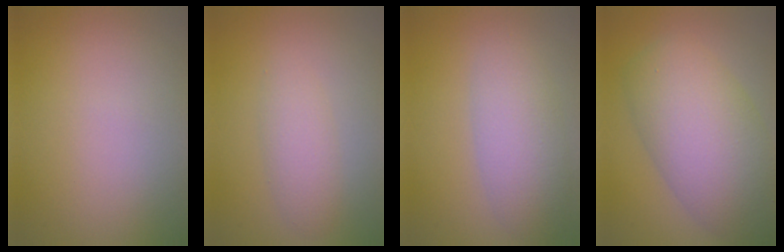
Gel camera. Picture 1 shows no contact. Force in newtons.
{"total": 2.1, "press": 2.1, "slide": 0.1}
{"total": 4.1, "press": 4.1, "slide": 0.2}
{"total": 9.3, "press": 9.2, "slide": 0.4}